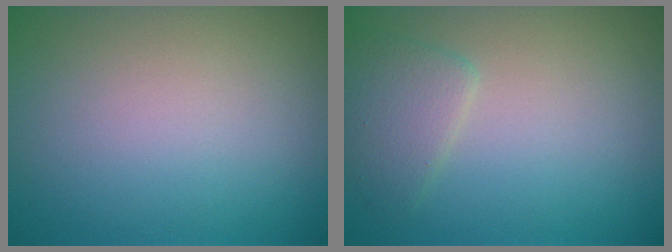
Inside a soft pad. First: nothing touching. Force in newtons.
{"total": 2.4, "press": 2.4, "slide": 0.1}